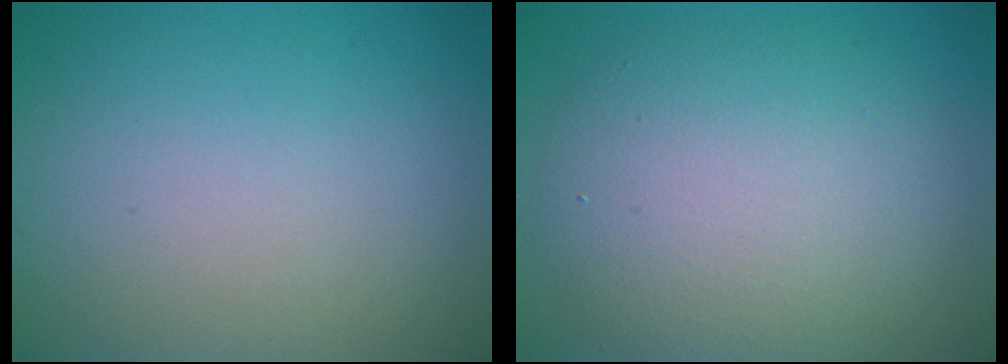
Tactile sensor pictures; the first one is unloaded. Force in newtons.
{"total": 7.2, "press": 7.2, "slide": 0.3}